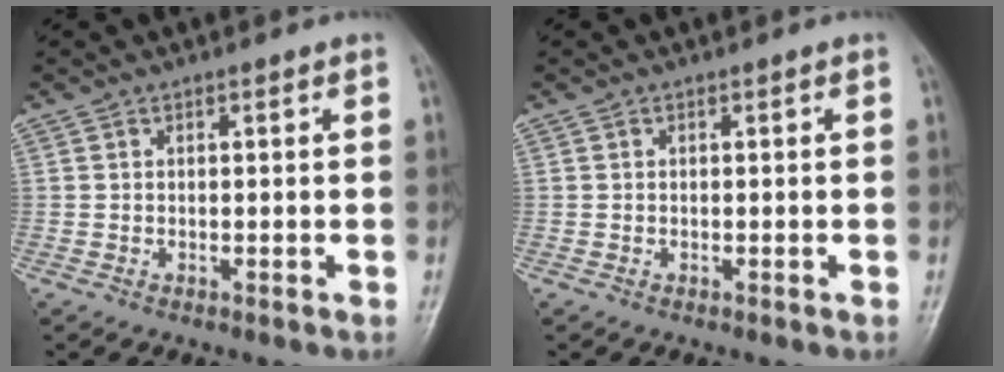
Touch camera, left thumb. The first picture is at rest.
{"total": 0.0}